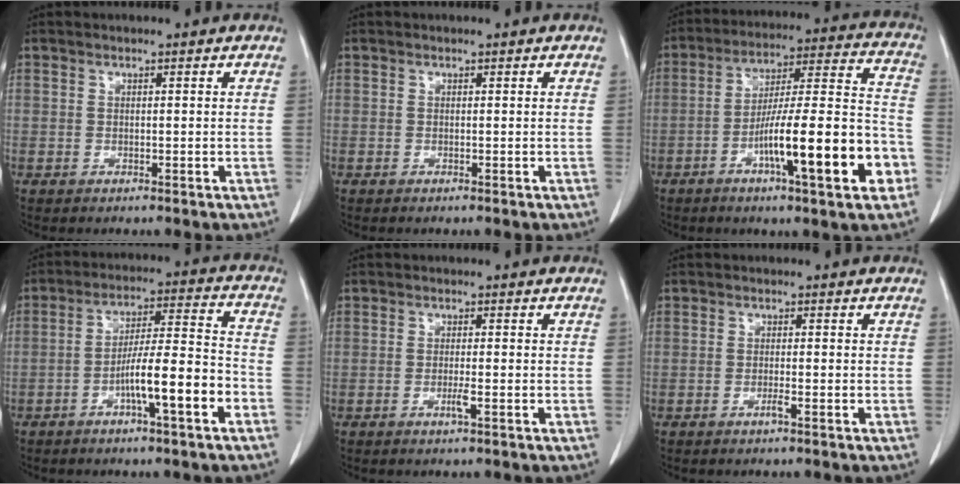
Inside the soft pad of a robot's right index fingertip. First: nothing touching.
{"total": 0.0}
{"total": 18.7, "force": [-7.1, 1.6, 17.2], "torque": [-0.253, 0.009, -0.107]}
{"total": 10.6, "force": [-4.5, 0.5, 9.6], "torque": [-0.161, 0.015, -0.073]}
{"total": 1.6, "force": [-0.7, -0.2, 1.5], "torque": [-0.029, -0.003, -0.011]}
{"total": 1.1, "force": [-0.6, -0.2, 0.9], "torque": [-0.019, 0.000, -0.010]}